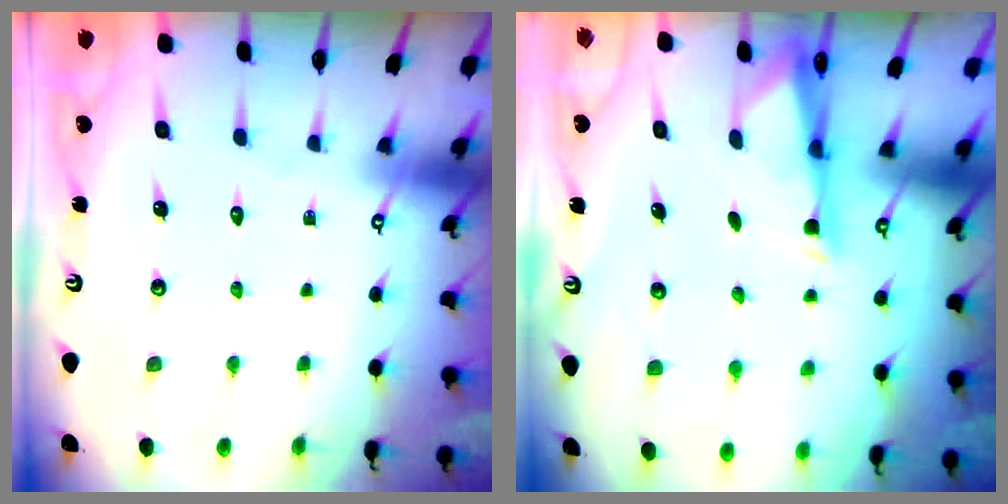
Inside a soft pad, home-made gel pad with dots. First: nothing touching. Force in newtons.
{"total": 3.0, "press": 2.9, "slide": 0.5}